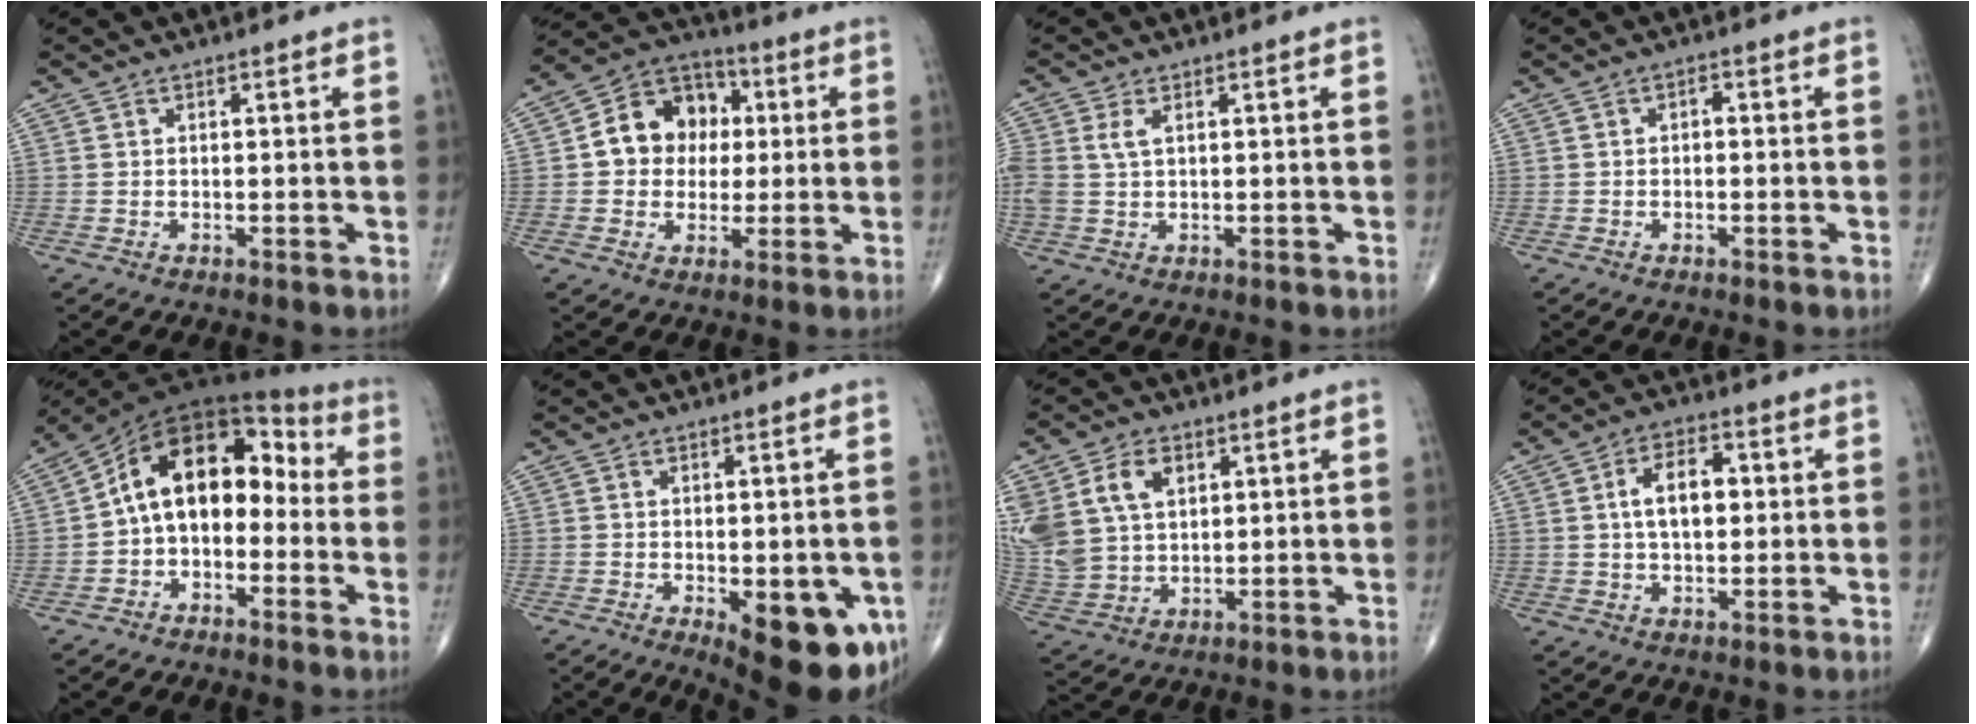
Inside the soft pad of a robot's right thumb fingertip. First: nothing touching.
{"total": 12.6, "force": [1.4, 10.5, 6.8], "torque": [-0.064, 0.019, 0.014]}
{"total": 3.7, "force": [1.1, 2.0, 2.9], "torque": [-0.079, 0.009, 0.025]}
{"total": 1.2, "force": [-0.1, 0.7, 0.9], "torque": [-0.010, 0.005, -0.006]}
{"total": 13.7, "force": [-1.4, 9.1, 10.1], "torque": [-0.134, 0.063, -0.041]}
{"total": 15.0, "force": [-5.0, 6.3, 12.6], "torque": [-0.125, -0.008, -0.049]}
{"total": 17.5, "force": [6.2, 12.5, 10.6], "torque": [-0.249, 0.007, 0.134]}
{"total": 7.2, "force": [1.0, 4.1, 5.9], "torque": [-0.096, 0.011, 0.013]}